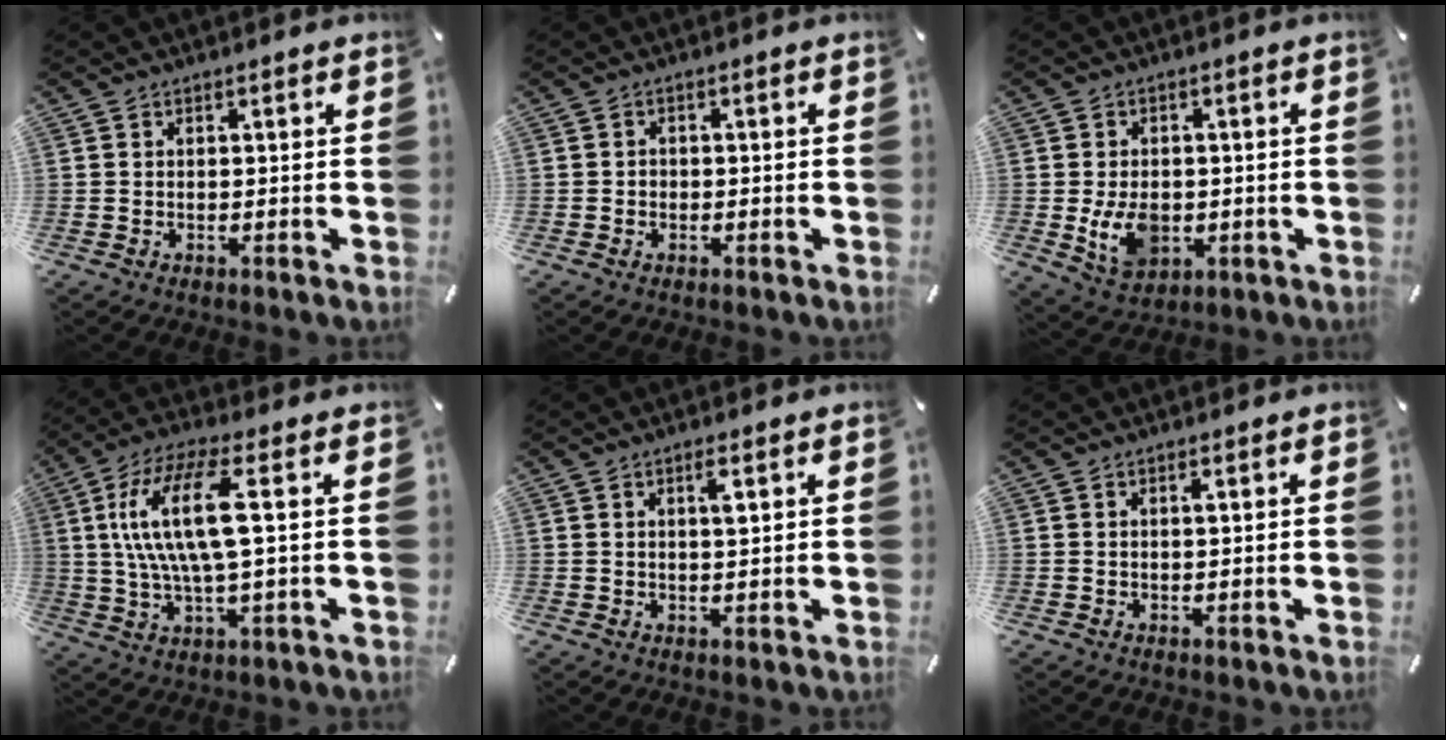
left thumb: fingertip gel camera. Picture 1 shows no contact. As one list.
[{"total": 1.7, "force": [-0.8, 1.4, 0.4], "torque": [-0.007, 0.008, -0.020]}, {"total": 9.0, "force": [-1.4, 6.8, 5.7], "torque": [-0.104, 0.000, -0.025]}, {"total": 15.4, "force": [2.5, 4.5, 14.6], "torque": [-0.305, -0.005, 0.033]}, {"total": 2.7, "force": [1.0, 0.5, 2.5], "torque": [-0.044, 0.000, 0.013]}, {"total": 0.8, "force": [0.2, 0.1, 0.8], "torque": [-0.015, 0.000, 0.003]}]